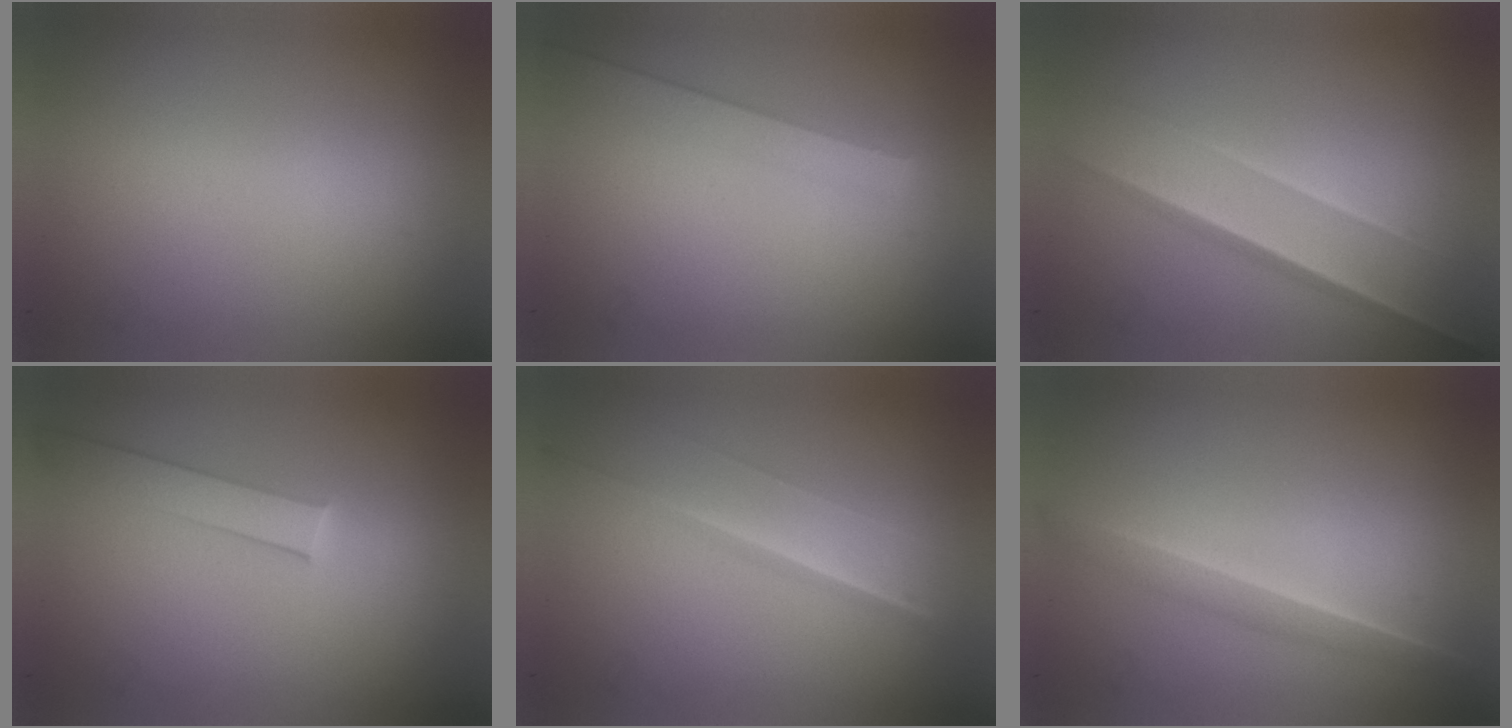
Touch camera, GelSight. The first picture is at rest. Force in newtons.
{"total": 1.4}
{"total": 1.5}
{"total": 1.9}
{"total": 1.3}
{"total": 1.5}